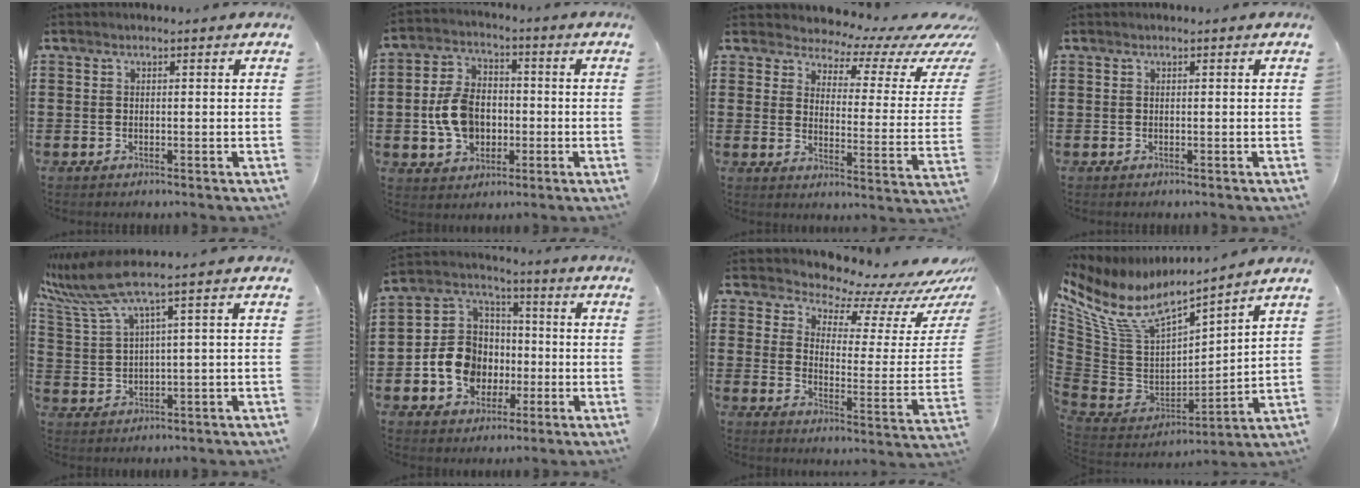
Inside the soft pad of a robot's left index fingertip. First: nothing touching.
{"total": 8.4, "force": [-1.2, 6.2, 5.6], "torque": [-0.134, 0.010, -0.024]}
{"total": 4.5, "force": [4.0, 1.7, 1.4], "torque": [-0.037, -0.038, 0.061]}
{"total": 0.0}
{"total": 6.6, "force": [4.4, 0.3, 4.9], "torque": [-0.128, -0.027, 0.073]}
{"total": 10.4, "force": [-2.4, 9.1, 4.5], "torque": [-0.131, 0.015, -0.047]}
{"total": 6.0, "force": [5.9, 1.1, 1.0], "torque": [-0.031, -0.063, 0.093]}
{"total": 9.7, "force": [6.3, 3.7, 6.4], "torque": [-0.161, -0.048, 0.105]}